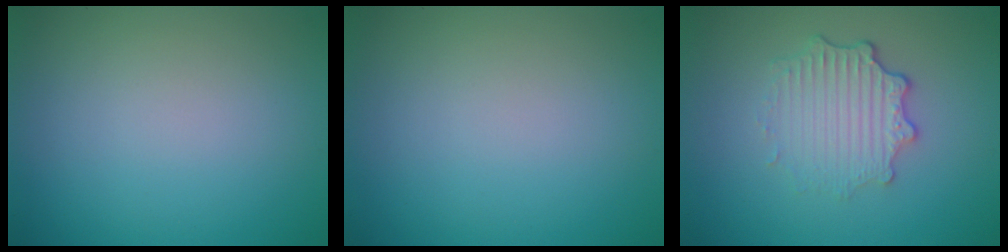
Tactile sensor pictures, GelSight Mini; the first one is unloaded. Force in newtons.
{"total": 0.0}
{"total": 3.6, "press": 2.8, "slide": 2.3}